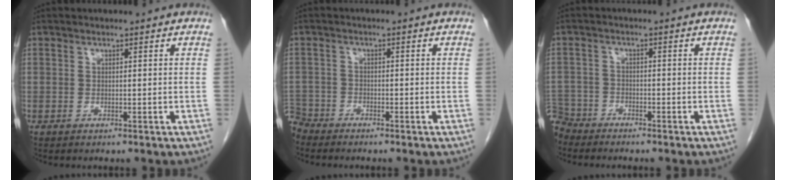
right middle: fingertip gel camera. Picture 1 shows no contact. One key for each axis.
{"total": 3.6, "fx": -3.5, "fy": 0.8, "fz": -0.2, "tx": 0.009, "ty": -0.008, "tz": -0.069}
{"total": 5.2, "fx": -4.9, "fy": 1.8, "fz": -0.3, "tx": 0.012, "ty": -0.006, "tz": -0.097}